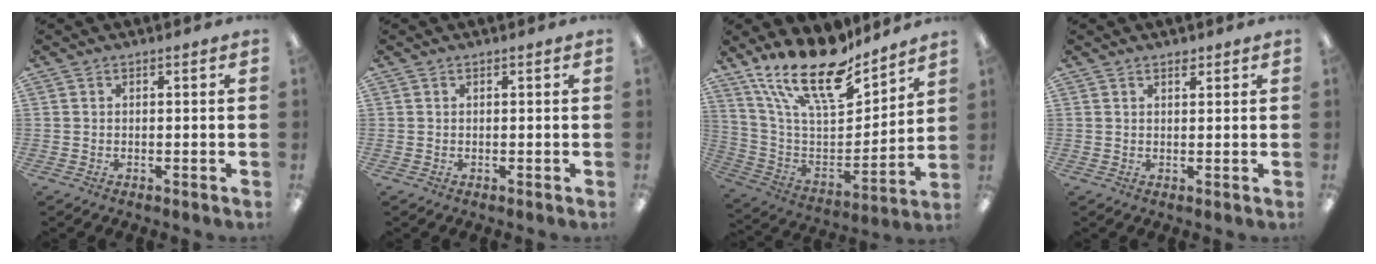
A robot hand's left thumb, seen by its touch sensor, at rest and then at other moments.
{"total": 0.0}
{"total": 21.3, "force": [16.5, 7.3, 11.2], "torque": [-0.225, -0.112, 0.292]}
{"total": 1.6, "force": [1.4, 0.6, 0.6], "torque": [-0.006, -0.004, 0.024]}